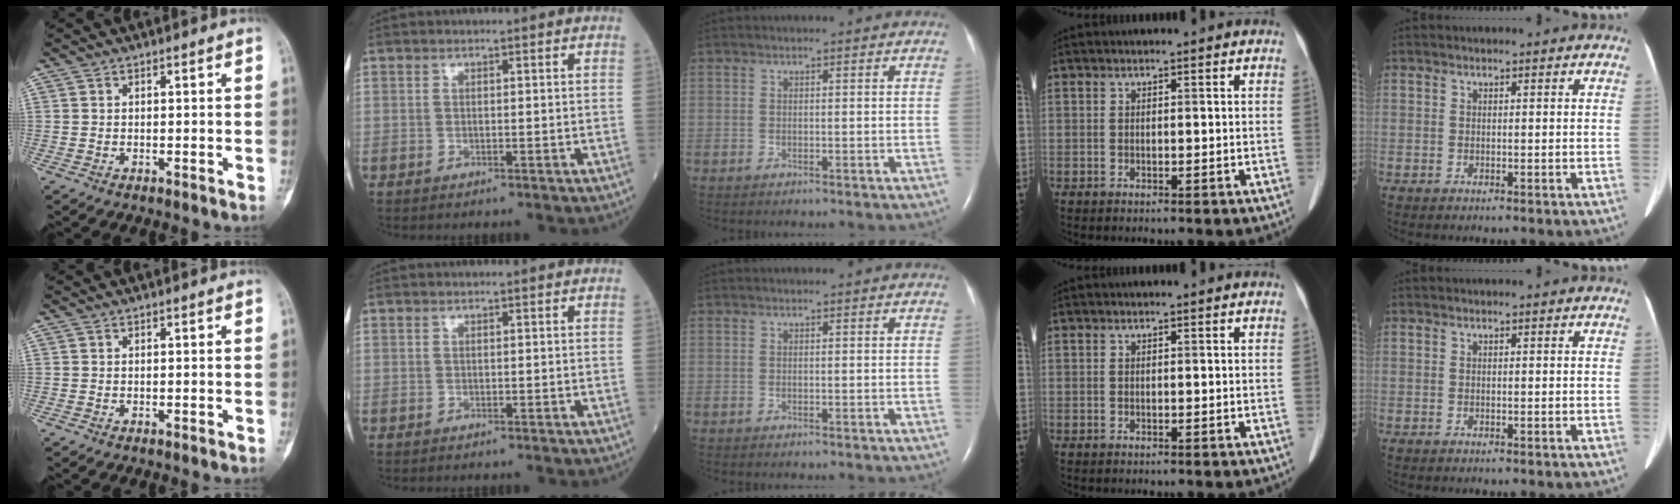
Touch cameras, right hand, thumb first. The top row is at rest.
{}